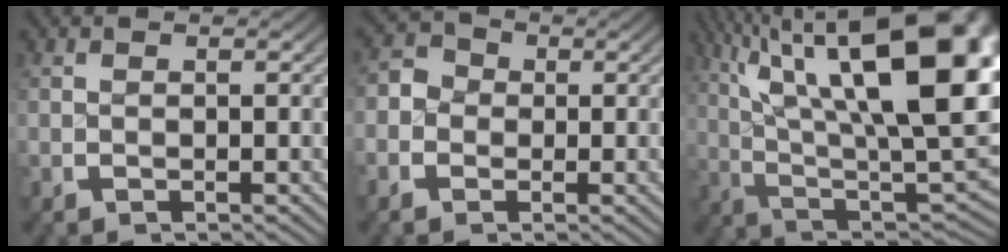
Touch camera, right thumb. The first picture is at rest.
{"total": 3.3, "force": [0.0, 3.1, 1.2], "torque": [-0.023, -0.009, -0.008]}
{"total": 20.1, "force": [3.4, 11.4, 16.3], "torque": [-0.260, -0.039, 0.071]}